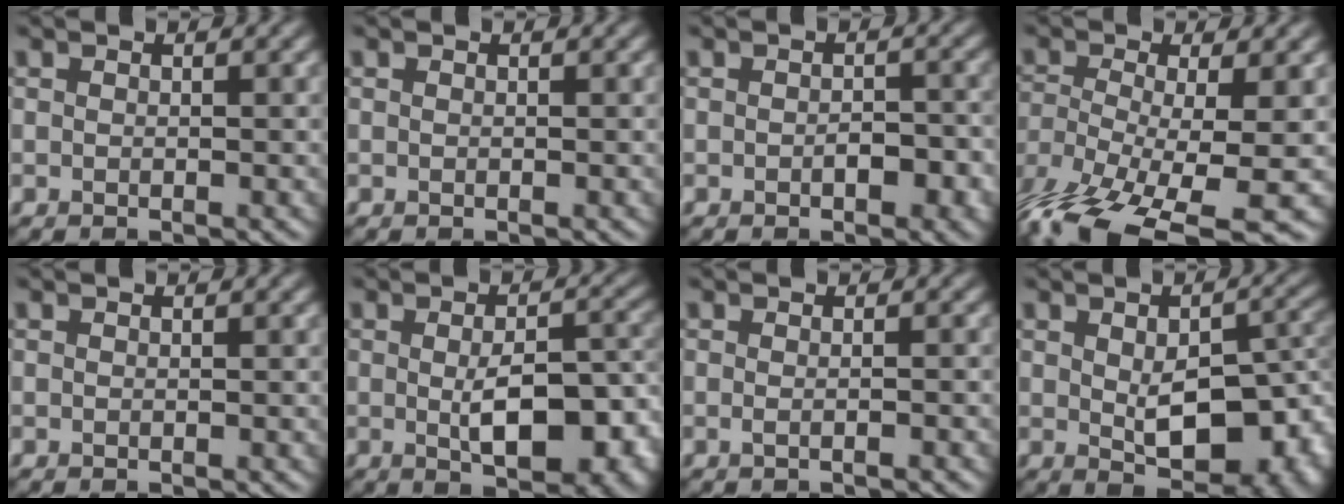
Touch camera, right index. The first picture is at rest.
{"total": 0.0}
{"total": 2.5, "force": [-0.7, 1.3, 2.0], "torque": [-0.030, -0.002, -0.009]}
{"total": 12.0, "force": [-7.9, 3.5, 8.4], "torque": [-0.171, -0.027, -0.121]}
{"total": 0.0}
{"total": 8.2, "force": [-1.5, 3.7, 7.2], "torque": [-0.104, -0.013, -0.015]}
{"total": 1.4, "force": [-0.2, 0.5, 1.3], "torque": [-0.015, -0.005, -0.011]}
{"total": 10.4, "force": [-1.3, 5.7, 8.7], "torque": [-0.120, -0.022, -0.003]}